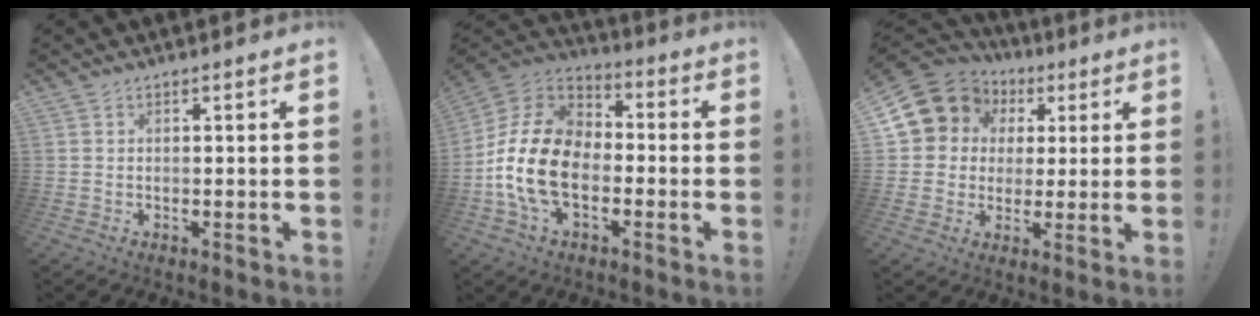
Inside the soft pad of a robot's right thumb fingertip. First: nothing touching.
{"total": 18.9, "force": [-4.5, 12.5, 13.5], "torque": [-0.264, 0.043, -0.065]}
{"total": 12.2, "force": [4.8, 10.5, 4.0], "torque": [-0.063, -0.024, 0.104]}